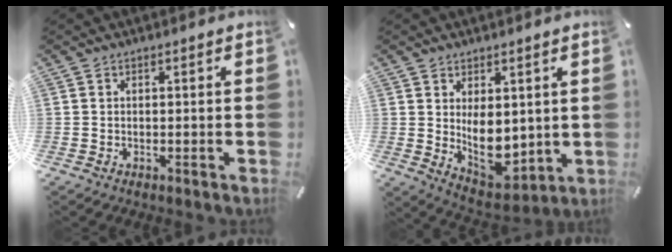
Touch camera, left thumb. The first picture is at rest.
{"total": 9.7, "force": [1.3, 6.9, 6.7], "torque": [-0.093, -0.021, 0.028]}